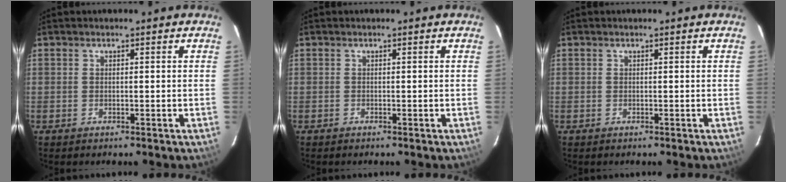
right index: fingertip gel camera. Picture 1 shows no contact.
{"total": 0.0}
{"total": 0.0}